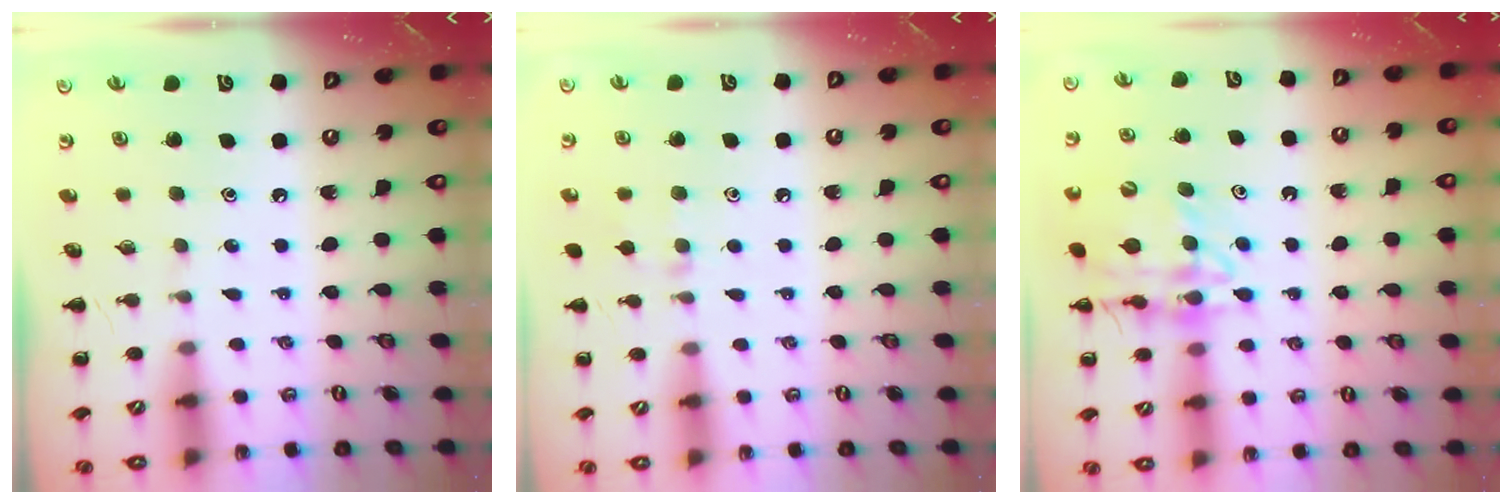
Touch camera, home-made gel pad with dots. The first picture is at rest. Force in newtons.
{"total": 5.8, "press": 5.4, "slide": 2.2}
{"total": 15.1, "press": 14.8, "slide": 2.6}